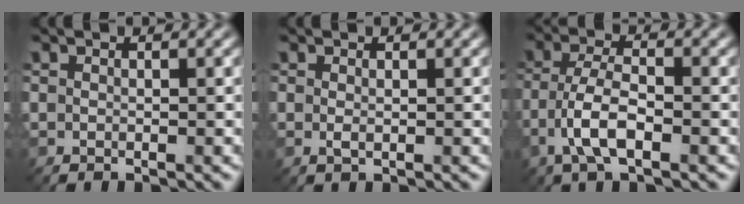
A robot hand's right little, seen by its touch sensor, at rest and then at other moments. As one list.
[{"total": 0.6, "force": [0.1, 0.2, 0.6], "torque": [-0.012, -0.001, 0.001]}, {"total": 4.4, "force": [-2.0, 1.4, 3.7], "torque": [-0.077, 0.004, -0.043]}]